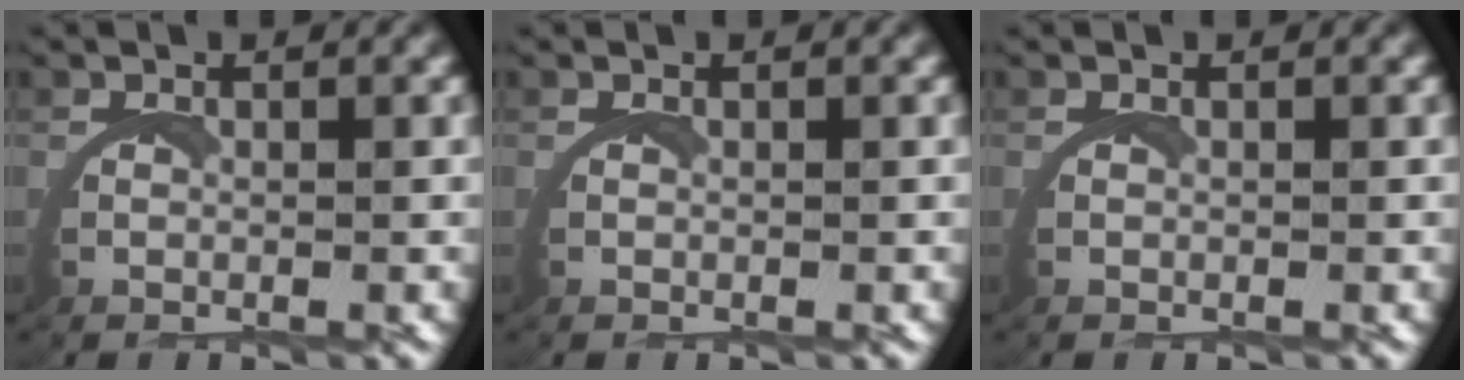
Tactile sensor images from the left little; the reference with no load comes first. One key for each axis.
{"total": 0.0}
{"total": 0.0}